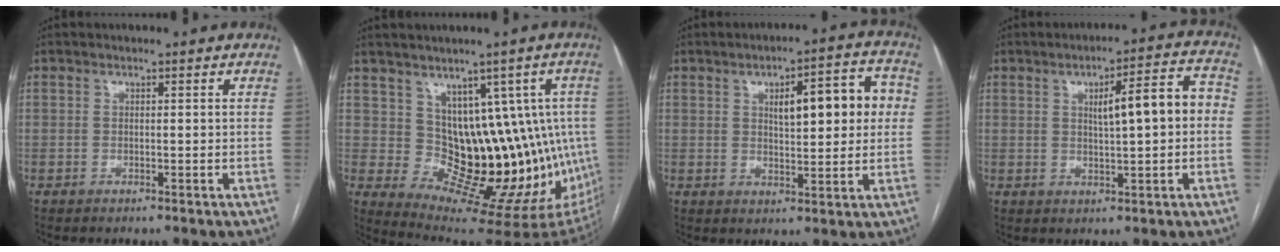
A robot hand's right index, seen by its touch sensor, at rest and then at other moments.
{"total": 15.4, "force": [1.9, 8.2, 12.9], "torque": [-0.141, 0.016, 0.053]}
{"total": 10.5, "force": [2.2, 3.1, 9.8], "torque": [-0.132, 0.029, 0.032]}
{"total": 8.7, "force": [0.7, 1.6, 8.5], "torque": [-0.120, 0.027, 0.011]}